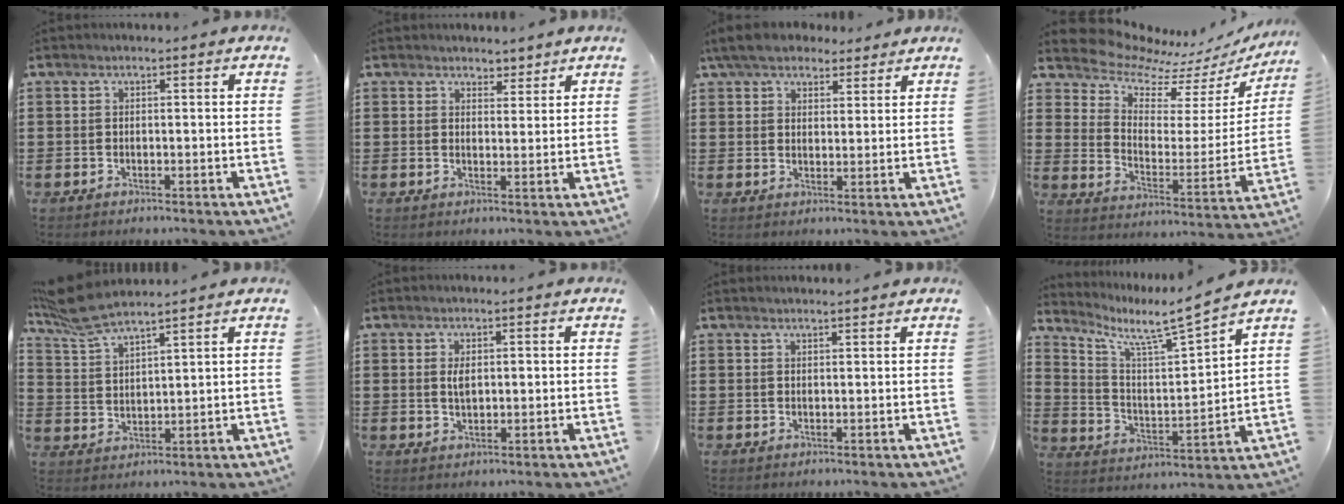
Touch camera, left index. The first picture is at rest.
{"total": 2.7, "force": [2.6, 0.9, -0.1], "torque": [0.002, -0.004, 0.047]}
{"total": 5.9, "force": [5.1, 2.3, 2.0], "torque": [-0.058, 0.000, 0.096]}
{"total": 8.5, "force": [8.0, 2.4, 1.3], "torque": [-0.069, -0.073, 0.140]}
{"total": 7.4, "force": [6.4, 1.0, 3.6], "torque": [-0.092, -0.018, 0.117]}
{"total": 2.2, "force": [0.5, 1.0, 2.0], "torque": [-0.034, 0.001, 0.005]}
{"total": 1.0, "force": [1.0, 0.0, 0.2], "torque": [-0.006, -0.002, 0.020]}
{"total": 7.8, "force": [6.4, 0.0, 4.4], "torque": [-0.107, -0.049, 0.098]}